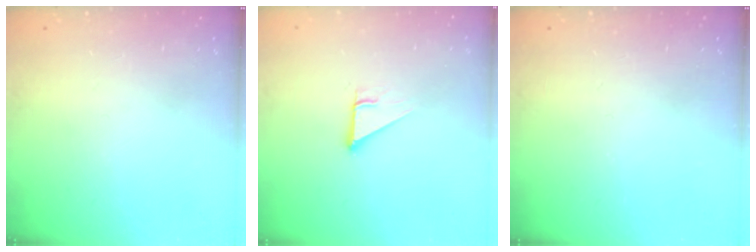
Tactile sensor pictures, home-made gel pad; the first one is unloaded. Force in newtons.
{"total": 3.7, "press": 3.7, "slide": 0.2}
{"total": 0.0}